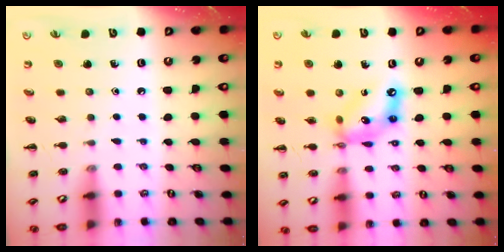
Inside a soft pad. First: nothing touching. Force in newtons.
{"total": 13.5, "press": 13.0, "slide": 3.6}